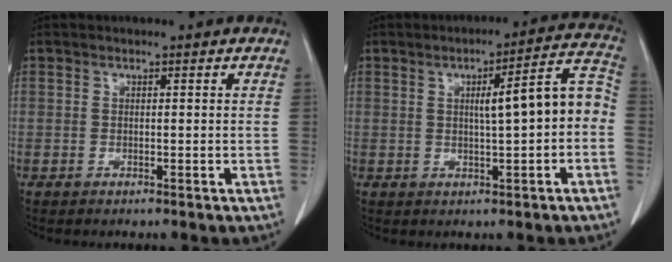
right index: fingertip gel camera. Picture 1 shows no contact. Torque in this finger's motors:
{"motor_torque": [1.10, -0.09, 0.56, 0.08]}